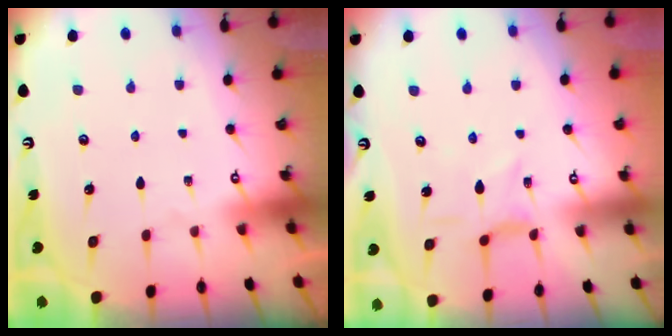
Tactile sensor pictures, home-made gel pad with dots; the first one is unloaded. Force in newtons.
{"total": 1.0, "press": 0.9, "slide": 0.4}